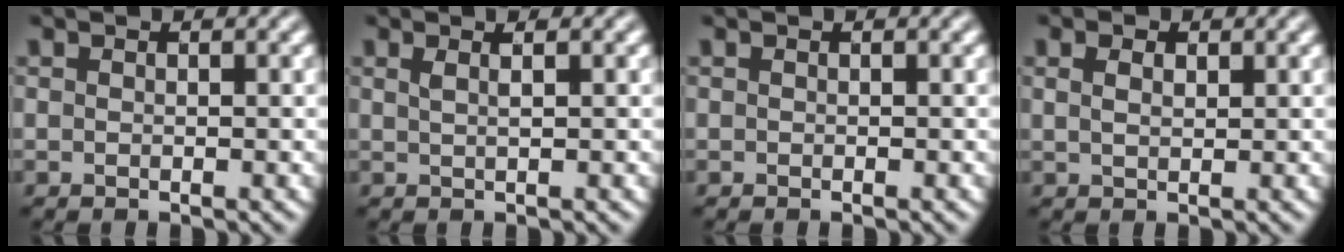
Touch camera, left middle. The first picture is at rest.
{"total": 1.4, "force": [0.5, 0.5, 1.2], "torque": [-0.014, 0.005, 0.003]}
{"total": 0.0}
{"total": 2.5, "force": [1.3, 1.5, 1.5], "torque": [-0.028, 0.014, 0.003]}